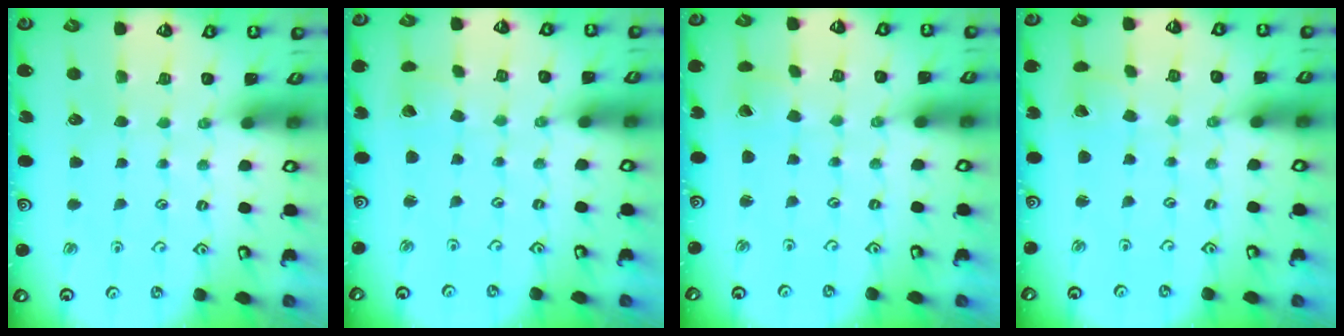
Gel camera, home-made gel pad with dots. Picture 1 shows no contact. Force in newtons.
{"total": 2.1, "press": 2.1, "slide": 0.1}
{"total": 0.9, "press": 0.9, "slide": 0.1}
{"total": 1.9, "press": 1.9, "slide": 0.0}